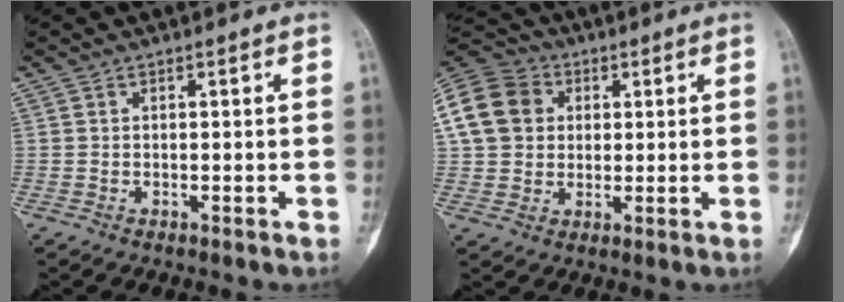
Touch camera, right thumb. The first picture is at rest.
{"total": 13.2, "force": [2.9, 10.9, 6.8], "torque": [-0.121, 0.015, 0.045]}